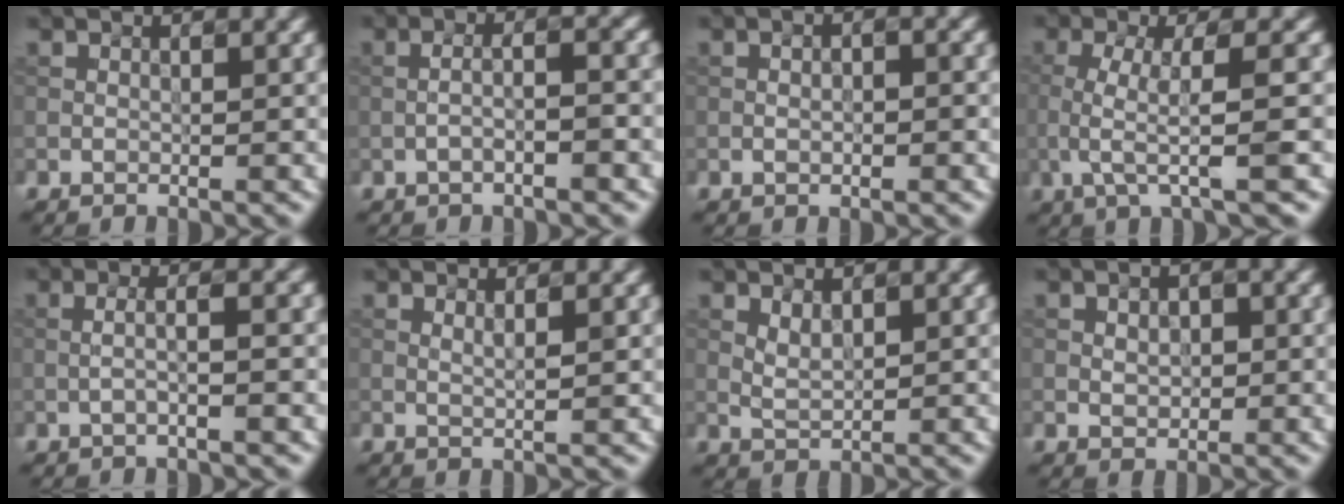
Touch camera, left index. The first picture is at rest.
{"total": 2.8, "force": [-1.1, 0.4, 2.5], "torque": [-0.043, 0.017, -0.019]}
{"total": 1.6, "force": [-0.1, 0.5, 1.5], "torque": [-0.007, -0.002, -0.003]}
{"total": 4.7, "force": [-1.1, 0.8, 4.5], "torque": [-0.086, 0.007, -0.017]}
{"total": 2.1, "force": [-0.5, 0.3, 2.1], "torque": [-0.036, 0.013, -0.008]}
{"total": 0.9, "force": [0.4, 0.1, 0.8], "torque": [-0.015, 0.005, 0.008]}
{"total": 0.8, "force": [0.7, 0.2, 0.4], "torque": [-0.022, 0.000, 0.025]}
{"total": 1.1, "force": [0.1, 0.8, 0.8], "torque": [-0.019, 0.004, 0.010]}